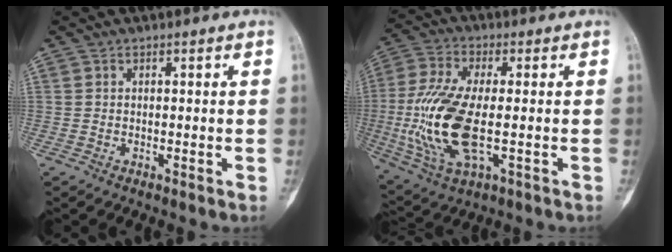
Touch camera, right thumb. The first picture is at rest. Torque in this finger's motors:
{"motor_torque": [2.29, 1.69, 1.32, -1.45, 0.49]}